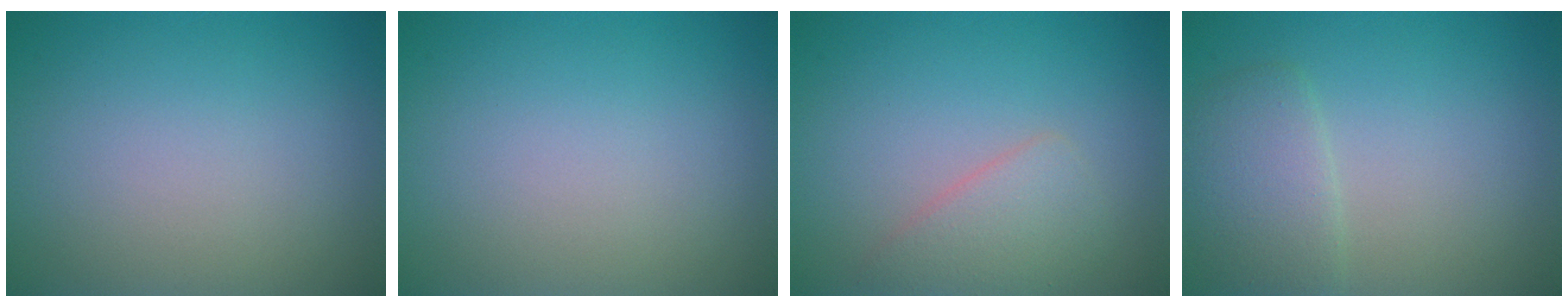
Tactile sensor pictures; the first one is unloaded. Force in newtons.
{"total": 0.0}
{"total": 2.5, "press": 2.5, "slide": 0.1}
{"total": 2.9, "press": 2.9, "slide": 0.1}